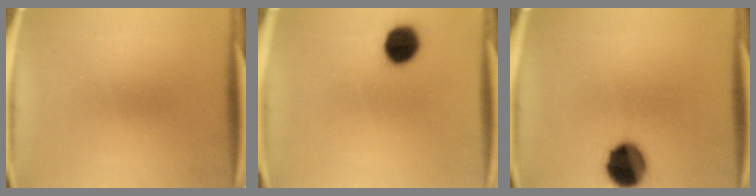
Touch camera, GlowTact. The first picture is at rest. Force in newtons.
{"total": 9.0}
{"total": 12.3}